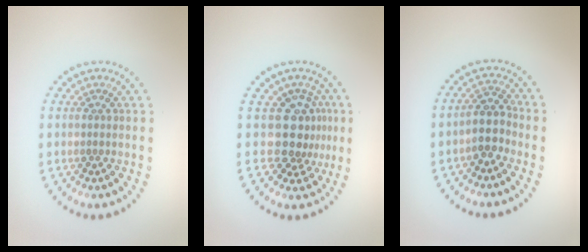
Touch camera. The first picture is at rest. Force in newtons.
{"total": 3.5, "press": 2.6, "slide": 2.4}
{"total": 2.7, "press": 2.3, "slide": 1.5}